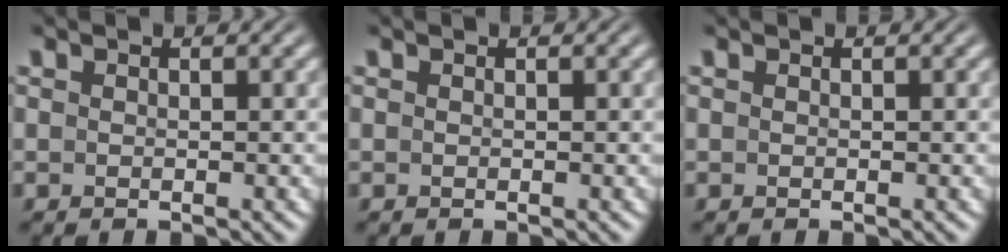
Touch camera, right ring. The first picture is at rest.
{"total": 0.0}
{"total": 0.0}